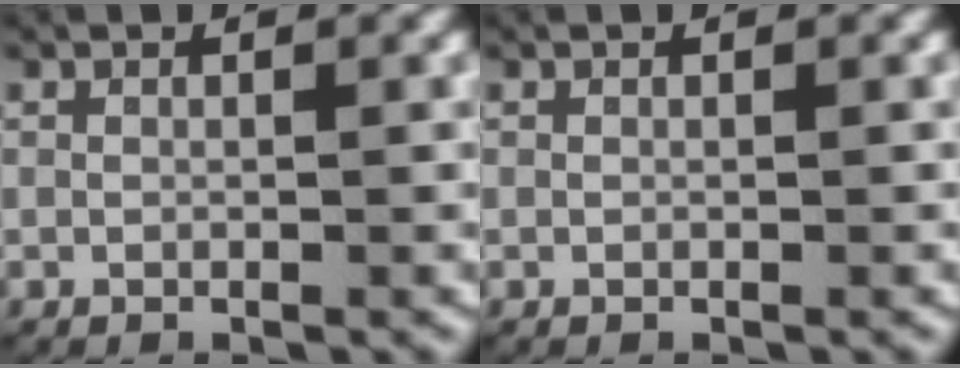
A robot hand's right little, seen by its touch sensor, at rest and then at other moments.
{"total": 0.0}